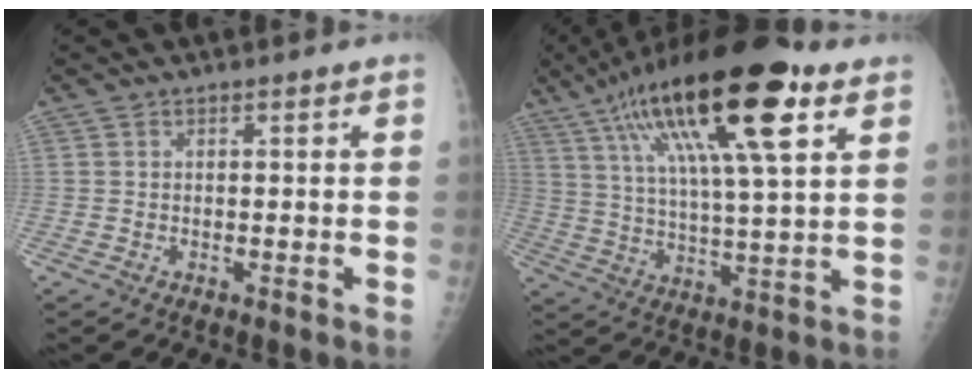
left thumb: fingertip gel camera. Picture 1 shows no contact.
{"total": 23.7, "force": [11.4, 6.0, 19.9], "torque": [-0.339, -0.008, 0.191]}